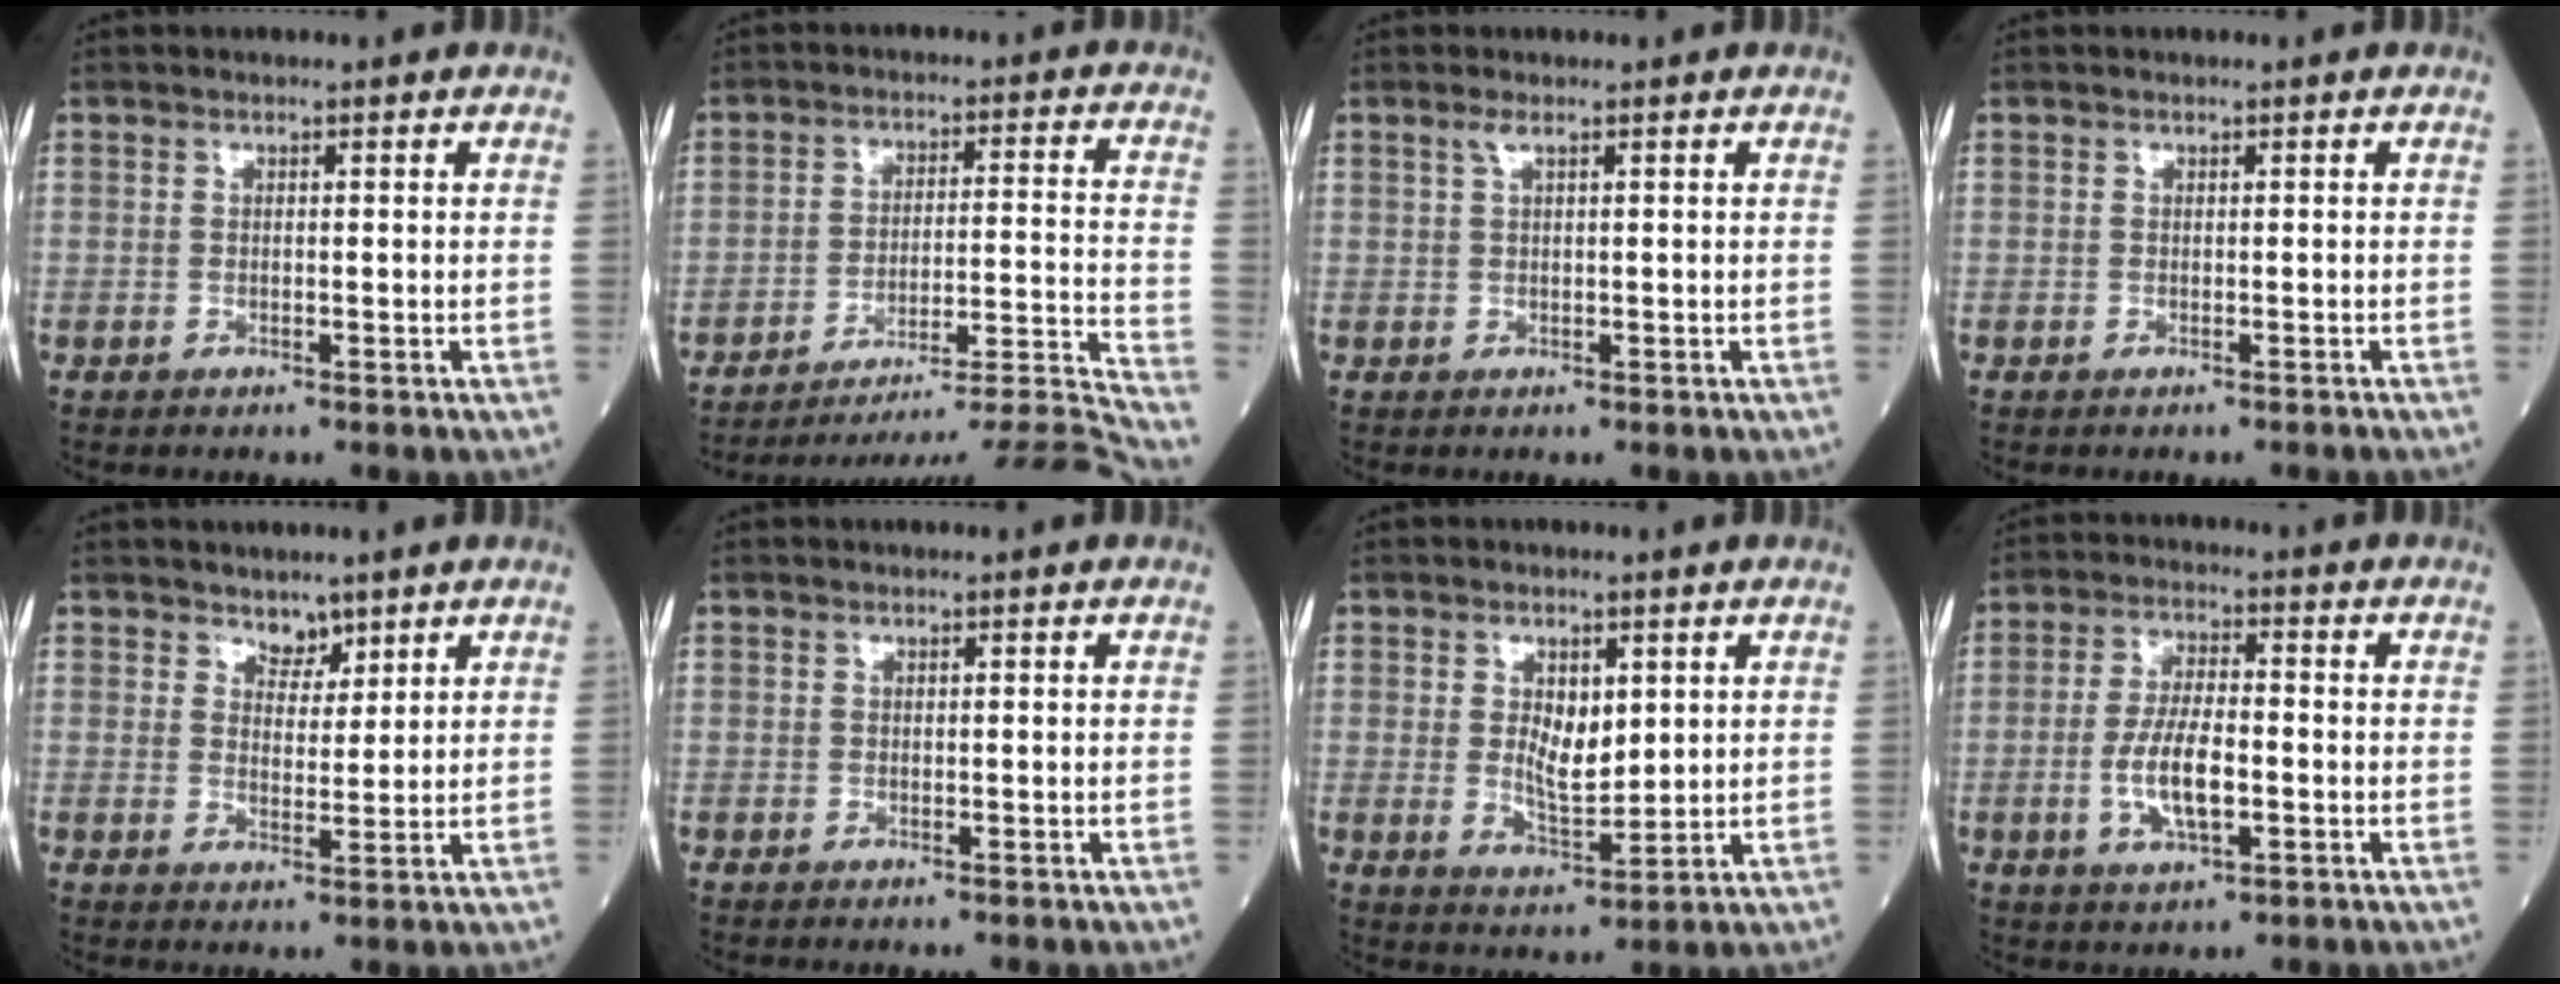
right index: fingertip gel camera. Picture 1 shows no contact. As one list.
[{"total": 22.5, "force": [-21.0, -3.6, 7.3], "torque": [-0.051, -0.011, -0.285]}, {"total": 1.1, "force": [0.6, 0.0, 0.9], "torque": [-0.026, 0.009, 0.013]}, {"total": 1.2, "force": [-1.2, -0.1, 0.2], "torque": [0.003, -0.002, -0.016]}, {"total": 2.8, "force": [2.3, 1.5, 0.6], "torque": [-0.002, -0.004, 0.037]}, {"total": 0.0}, {"total": 5.6, "force": [1.3, 2.6, 4.8], "torque": [-0.084, -0.004, 0.029]}, {"total": 8.0, "force": [-1.8, 2.5, 7.4], "torque": [-0.153, 0.001, -0.032]}]